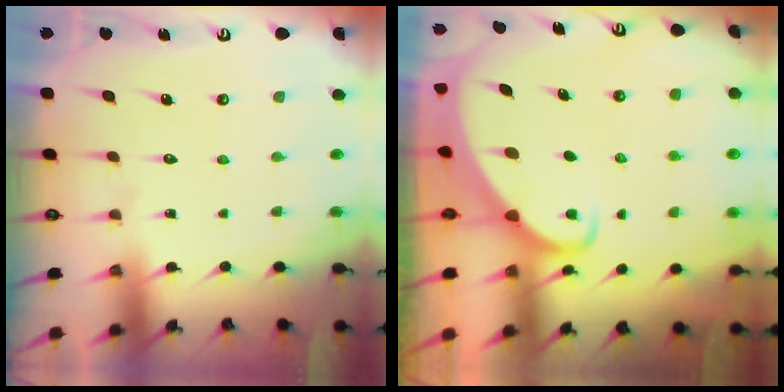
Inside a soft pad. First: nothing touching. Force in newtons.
{"total": 2.4, "press": 2.4, "slide": 0.2}